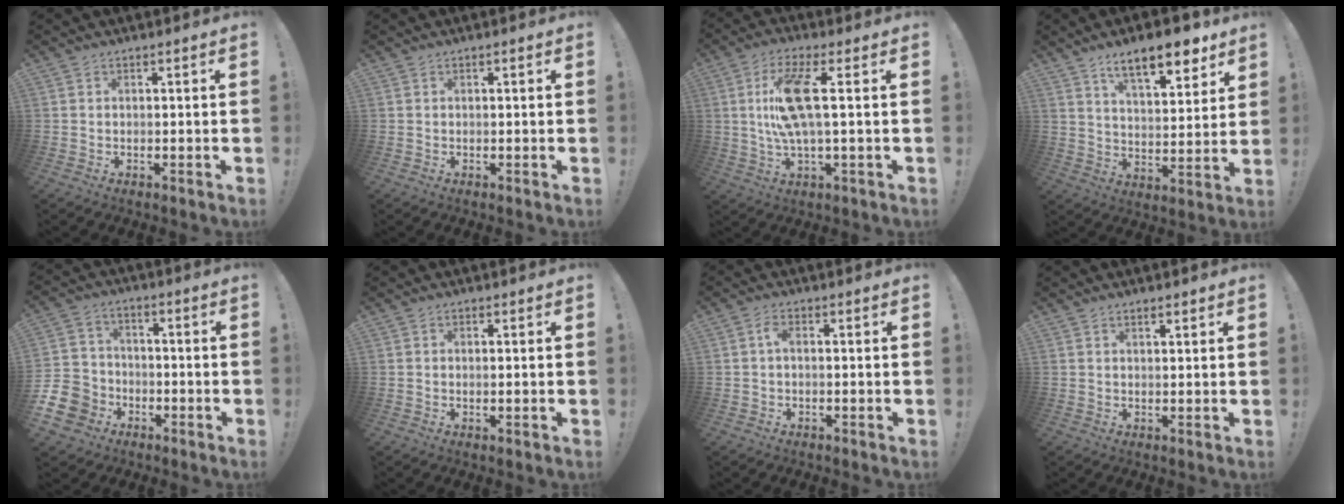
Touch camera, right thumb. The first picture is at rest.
{"total": 0.0}
{"total": 12.7, "force": [2.1, 3.0, 12.1], "torque": [-0.217, -0.006, 0.029]}
{"total": 13.9, "force": [9.2, 4.4, 9.5], "torque": [-0.137, -0.051, 0.149]}
{"total": 11.7, "force": [-5.5, 9.5, 3.9], "torque": [-0.074, 0.041, -0.096]}
{"total": 0.5, "force": [0.3, 0.1, 0.5], "torque": [0.006, -0.005, 0.002]}
{"total": 2.4, "force": [0.0, 0.8, 2.2], "torque": [-0.044, 0.005, -0.001]}
{"total": 1.5, "force": [1.2, 0.4, 0.9], "torque": [-0.013, -0.004, 0.020]}